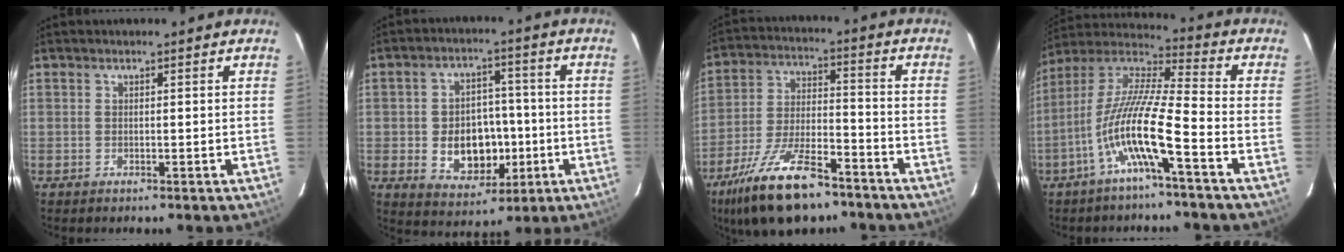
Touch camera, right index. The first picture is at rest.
{"total": 11.5, "force": [-2.4, 8.5, 7.3], "torque": [-0.151, 0.012, -0.016]}
{"total": 18.5, "force": [-12.9, 6.6, 11.5], "torque": [-0.231, -0.023, -0.223]}
{"total": 13.1, "force": [-5.8, 0.7, 11.8], "torque": [-0.223, -0.001, -0.115]}